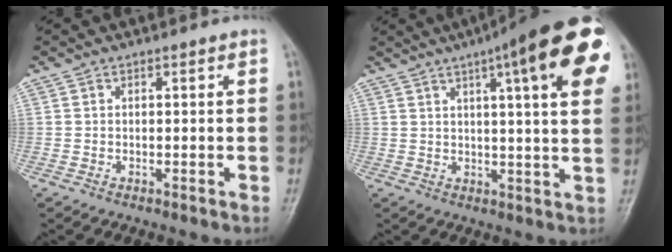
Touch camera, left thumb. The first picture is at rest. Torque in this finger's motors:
{"motor_torque": [0.75, 0.86, 1.69, -1.08, 0.23]}